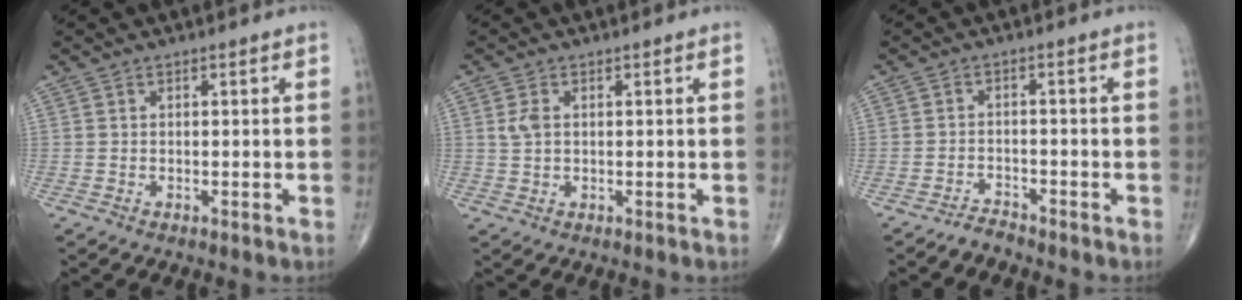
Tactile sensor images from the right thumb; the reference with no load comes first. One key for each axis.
{"total": 2.5, "fx": 0.5, "fy": 1.6, "fz": 1.9, "tx": -0.042, "ty": 0.001, "tz": 0.012}
{"total": 2.2, "fx": -2.1, "fy": 0.4, "fz": 0.0, "tx": 0.000, "ty": 0.005, "tz": -0.040}